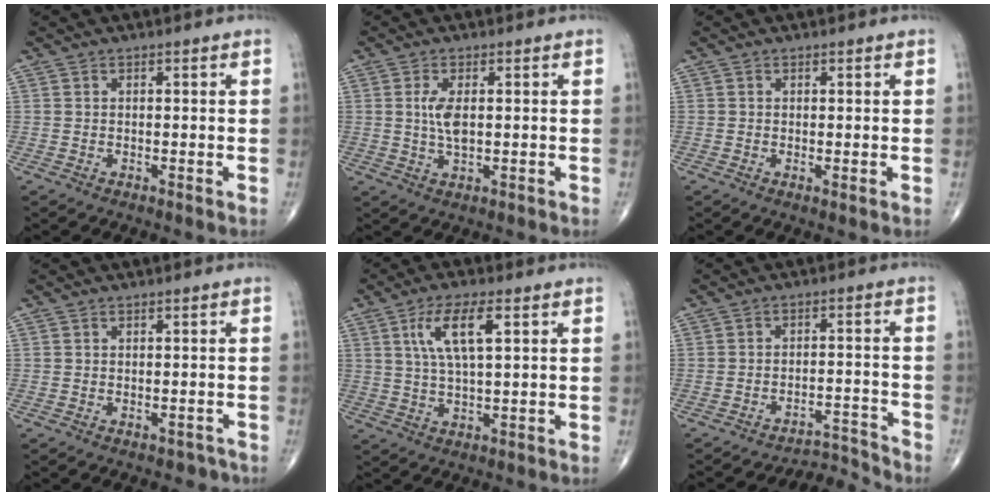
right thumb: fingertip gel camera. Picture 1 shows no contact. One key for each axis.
{"total": 4.2, "fx": 0.4, "fy": 1.7, "fz": 3.8, "tx": -0.081, "ty": -0.007, "tz": 0.010}
{"total": 0.6, "fx": 0.0, "fy": 0.2, "fz": 0.6, "tx": -0.014, "ty": -0.004, "tz": -0.002}
{"total": 1.2, "fx": -0.9, "fy": 0.8, "fz": 0.0, "tx": 0.004, "ty": 0.014, "tz": -0.011}
{"total": 8.6, "fx": 2.9, "fy": 2.5, "fz": 7.6, "tx": -0.148, "ty": -0.003, "tz": 0.057}
{"total": 5.4, "fx": -5.1, "fy": -0.8, "fz": -1.3, "tx": 0.015, "ty": 0.066, "tz": -0.078}